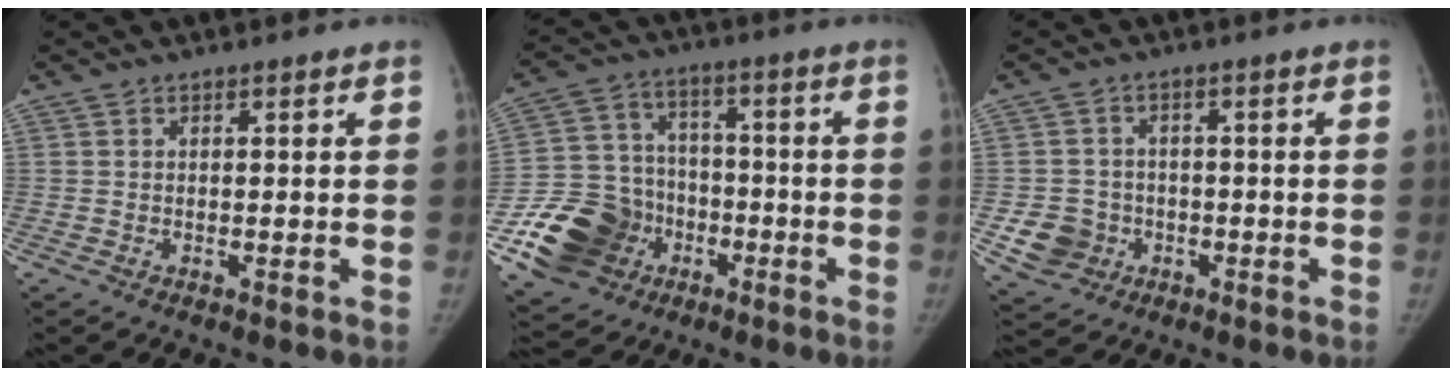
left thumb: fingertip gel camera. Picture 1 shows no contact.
{"total": 17.8, "force": [-7.0, 14.9, 6.9], "torque": [-0.117, 0.057, -0.112]}
{"total": 6.6, "force": [-2.0, 6.1, 1.7], "torque": [-0.011, 0.014, -0.029]}